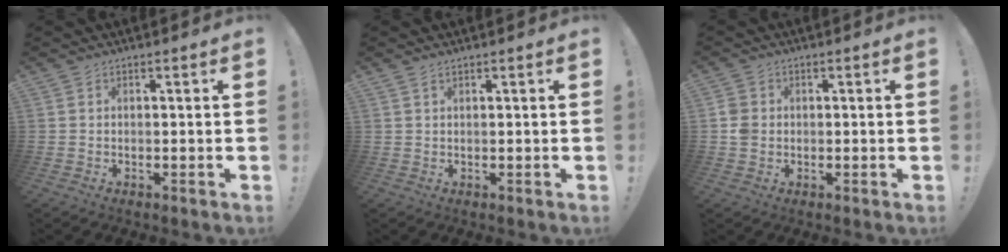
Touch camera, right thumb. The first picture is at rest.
{"total": 1.2, "force": [0.9, 0.4, 0.7], "torque": [-0.015, 0.000, 0.017]}
{"total": 3.8, "force": [-0.1, 3.3, 1.7], "torque": [-0.027, 0.005, -0.002]}